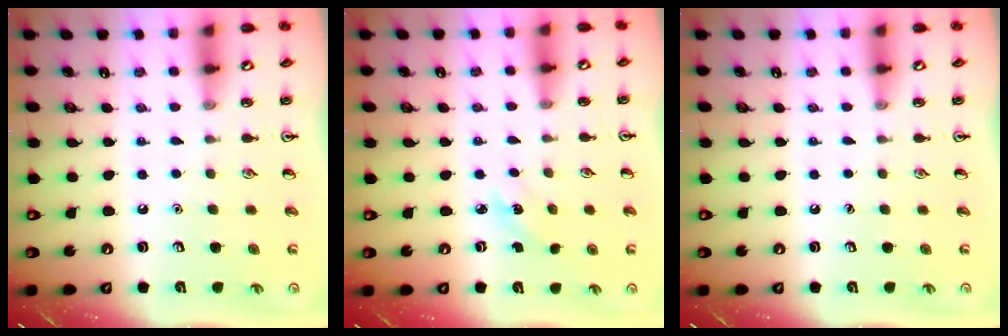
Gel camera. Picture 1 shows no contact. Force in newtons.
{"total": 2.1, "press": 2.0, "slide": 0.8}
{"total": 0.0}